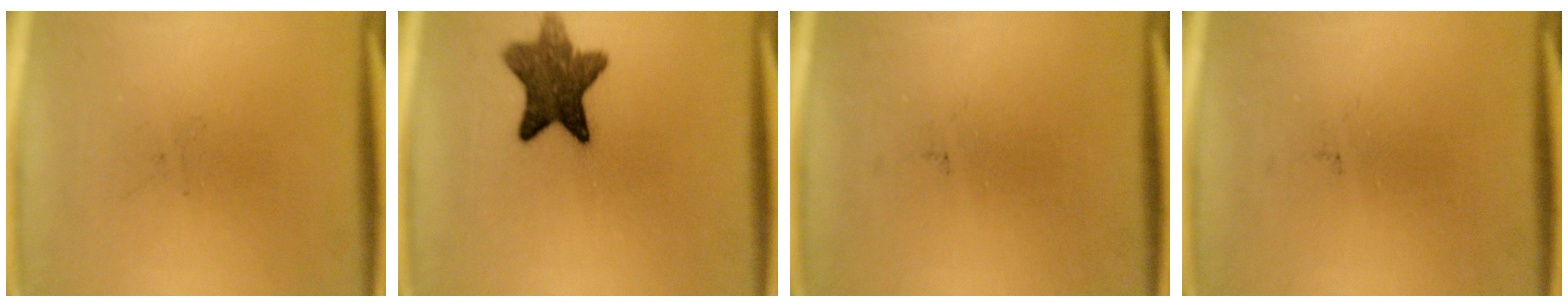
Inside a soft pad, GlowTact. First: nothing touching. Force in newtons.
{"total": 9.5}
{"total": 0.0}
{"total": 0.0}